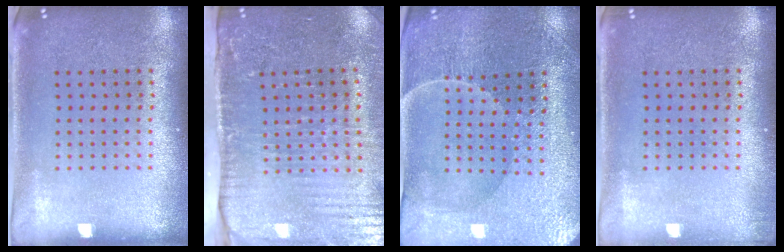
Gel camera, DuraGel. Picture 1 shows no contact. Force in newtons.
{"total": 4.5, "press": 3.7, "slide": 2.4}
{"total": 1.9, "press": 1.9, "slide": 0.2}
{"total": 0.7, "press": 0.7, "slide": 0.2}